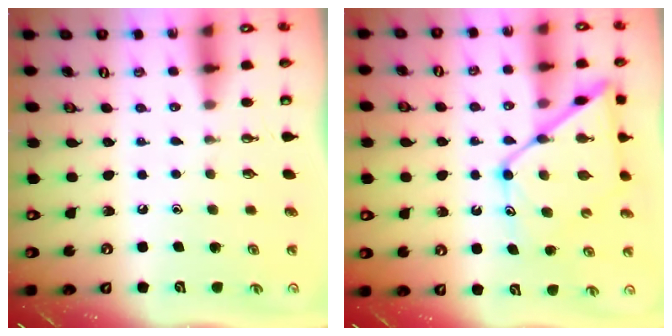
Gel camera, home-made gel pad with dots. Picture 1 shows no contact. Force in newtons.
{"total": 15.7, "press": 15.7, "slide": 1.3}